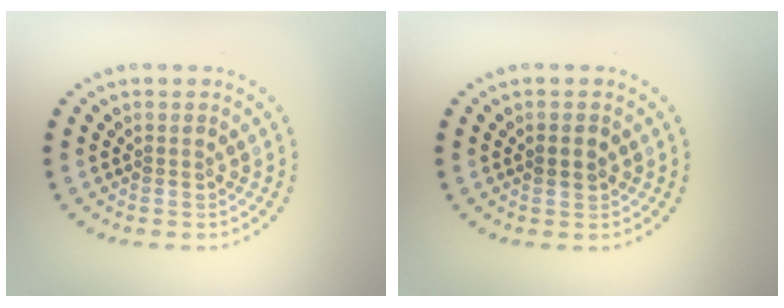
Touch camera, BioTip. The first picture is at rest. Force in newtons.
{"total": 1.7, "press": 1.7, "slide": 0.0}